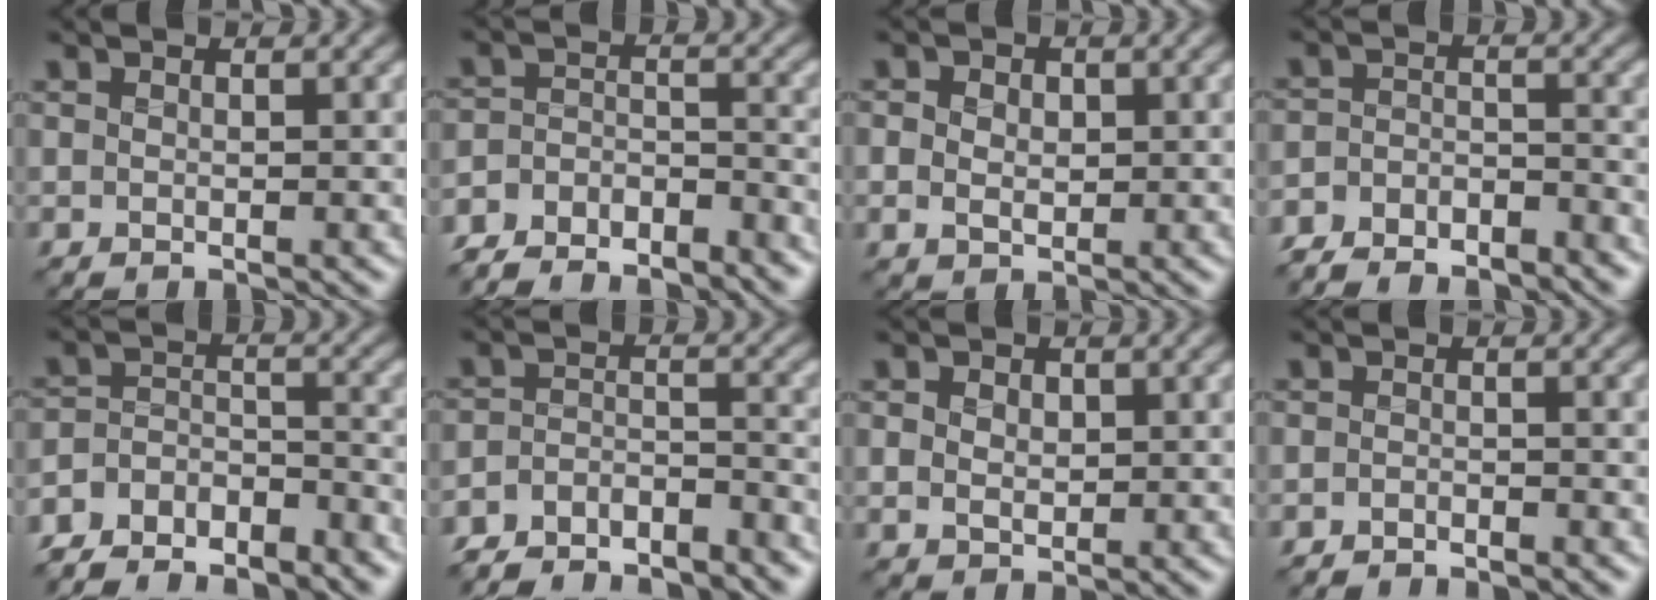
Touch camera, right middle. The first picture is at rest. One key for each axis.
{"total": 6.7, "fx": -6.2, "fy": 1.9, "fz": 1.7, "tx": -0.038, "ty": -0.008, "tz": -0.115}
{"total": 2.8, "fx": 0.4, "fy": 2.2, "fz": 1.6, "tx": -0.024, "ty": 0.008, "tz": 0.001}
{"total": 5.8, "fx": -5.4, "fy": 1.6, "fz": 1.3, "tx": -0.028, "ty": -0.010, "tz": -0.100}
{"total": 7.8, "fx": -7.0, "fy": 2.7, "fz": 2.2, "tx": -0.049, "ty": -0.005, "tz": -0.125}
{"total": 7.0, "fx": -6.4, "fy": 2.0, "fz": 1.9, "tx": -0.041, "ty": -0.014, "tz": -0.113}
{"total": 2.2, "fx": 0.5, "fy": 1.7, "fz": 1.2, "tx": -0.024, "ty": 0.004, "tz": 0.008}
{"total": 1.5, "fx": -1.5, "fy": 0.2, "fz": 0.2, "tx": -0.001, "ty": -0.003, "tz": -0.028}